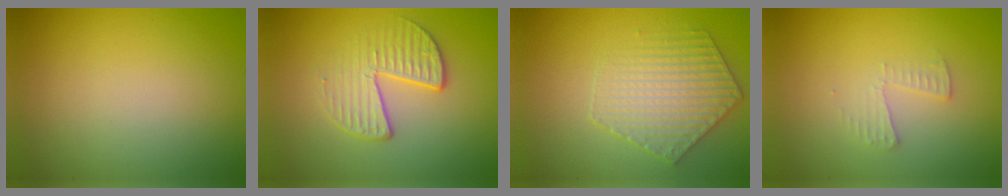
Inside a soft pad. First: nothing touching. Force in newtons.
{"total": 2.8, "press": 2.0, "slide": 1.9}
{"total": 3.8, "press": 3.8, "slide": 0.2}
{"total": 1.4, "press": 1.4, "slide": 0.1}